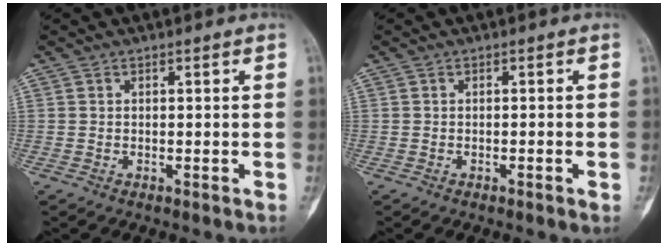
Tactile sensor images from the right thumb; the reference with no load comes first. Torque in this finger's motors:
{"motor_torque": [-0.22, -0.19, -0.23, -0.10, -0.09]}